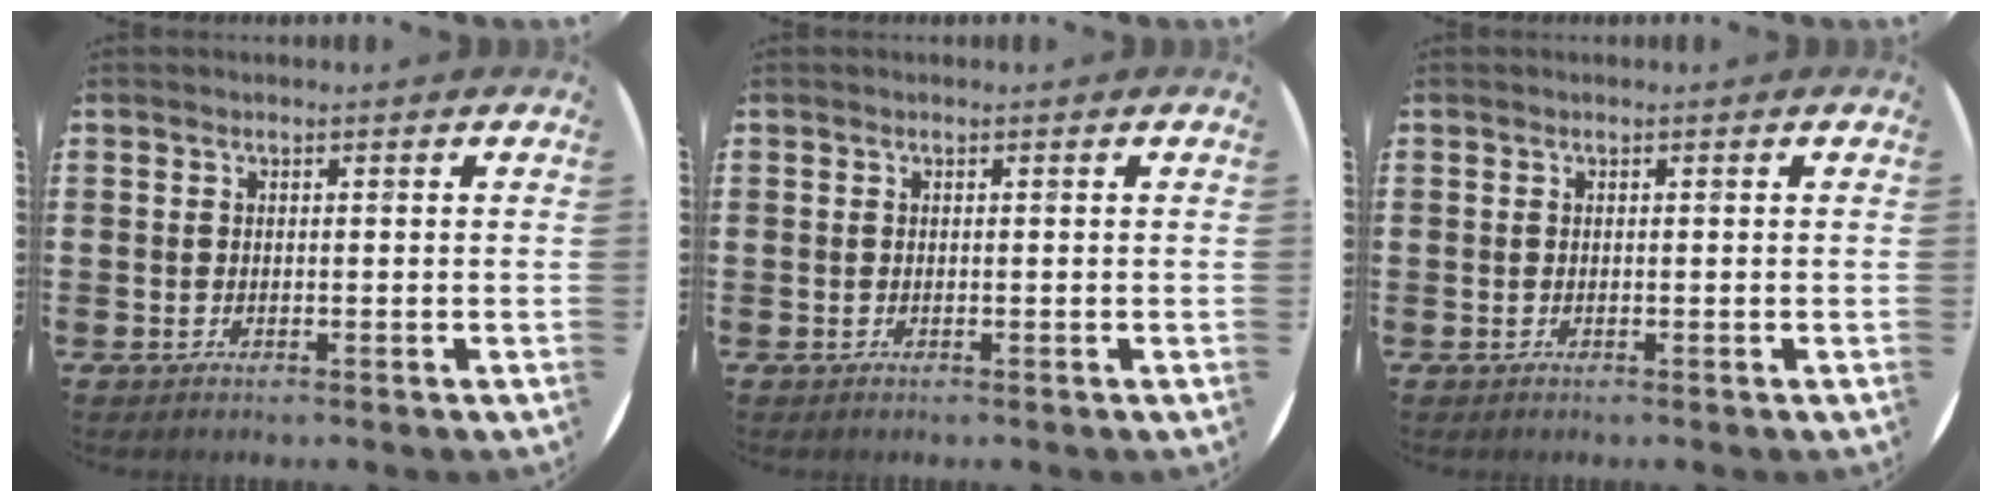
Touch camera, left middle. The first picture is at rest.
{"total": 0.0}
{"total": 0.0}